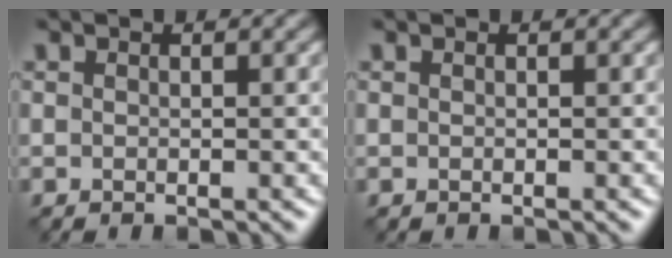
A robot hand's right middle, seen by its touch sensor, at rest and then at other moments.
{"total": 0.0}